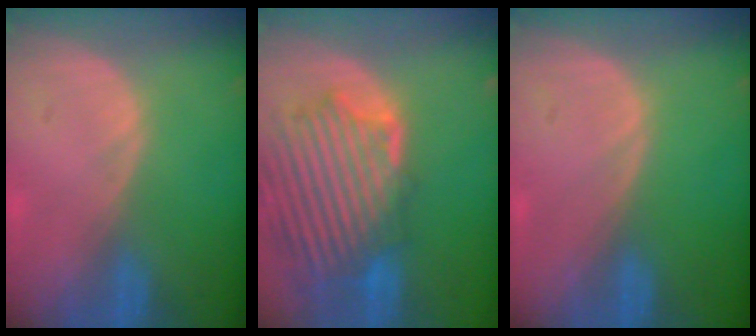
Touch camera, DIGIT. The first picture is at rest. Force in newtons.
{"total": 12.7, "press": 11.5, "slide": 5.3}
{"total": 0.0}